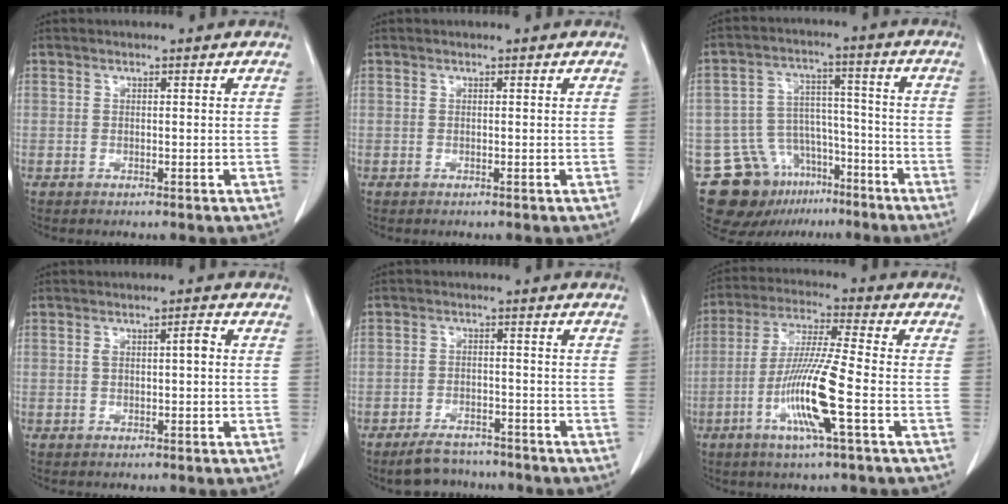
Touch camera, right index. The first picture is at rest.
{"total": 0.0}
{"total": 13.3, "force": [-8.7, 8.9, 4.5], "torque": [-0.075, 0.052, -0.129]}
{"total": 2.6, "force": [0.3, 0.6, 2.5], "torque": [-0.046, 0.014, 0.008]}
{"total": 5.9, "force": [-5.2, 2.4, 1.5], "torque": [-0.023, -0.002, -0.080]}
{"total": 12.0, "force": [-3.9, -0.3, 11.3], "torque": [-0.226, -0.011, -0.079]}